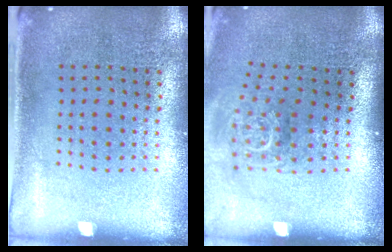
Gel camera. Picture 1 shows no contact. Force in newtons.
{"total": 1.8, "press": 1.3, "slide": 1.2}